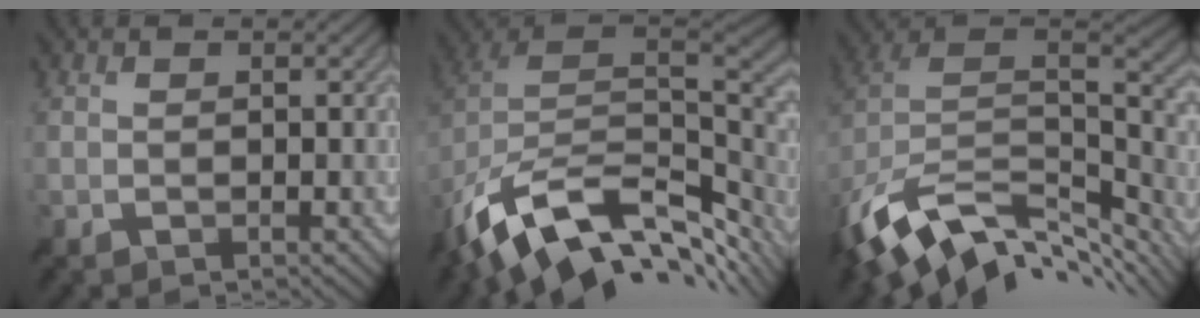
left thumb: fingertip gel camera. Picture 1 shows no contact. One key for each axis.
{"total": 15.2, "fx": -5.9, "fy": 9.5, "fz": 10.3, "tx": -0.234, "ty": -0.040, "tz": -0.085}
{"total": 13.2, "fx": -6.2, "fy": 7.9, "fz": 8.6, "tx": -0.199, "ty": -0.029, "tz": -0.088}